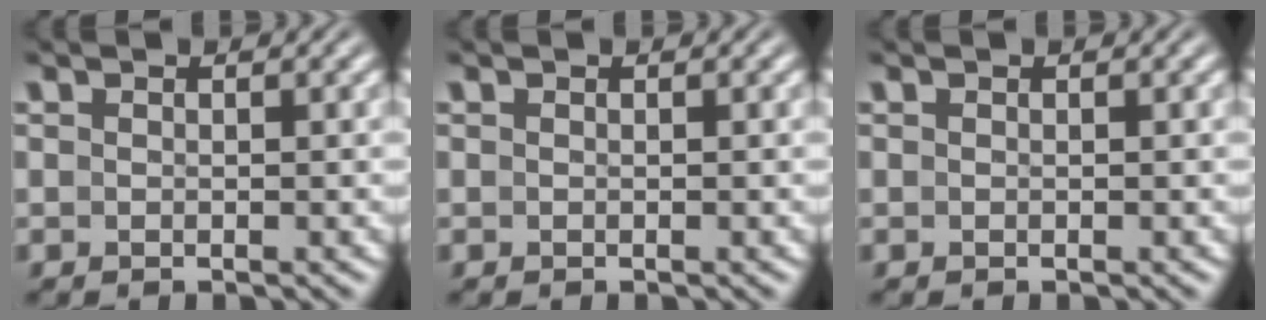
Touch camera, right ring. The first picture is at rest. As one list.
[{"total": 0.0}, {"total": 1.2, "force": [-0.3, -1.1, -0.4], "torque": [0.015, -0.011, 0.005]}]